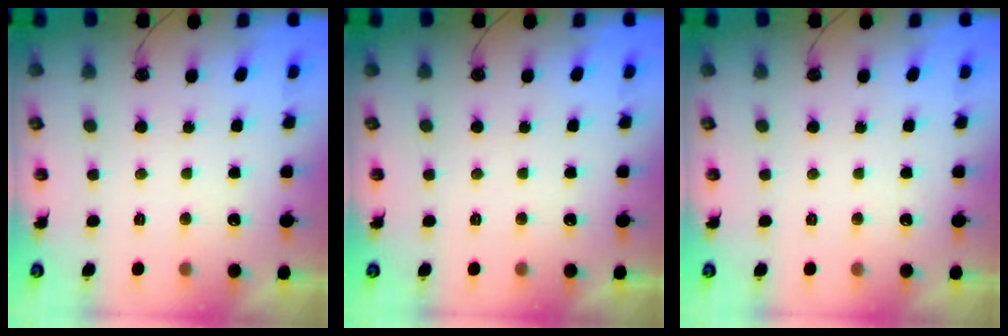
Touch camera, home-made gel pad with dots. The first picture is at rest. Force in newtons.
{"total": 0.0}
{"total": 0.0}